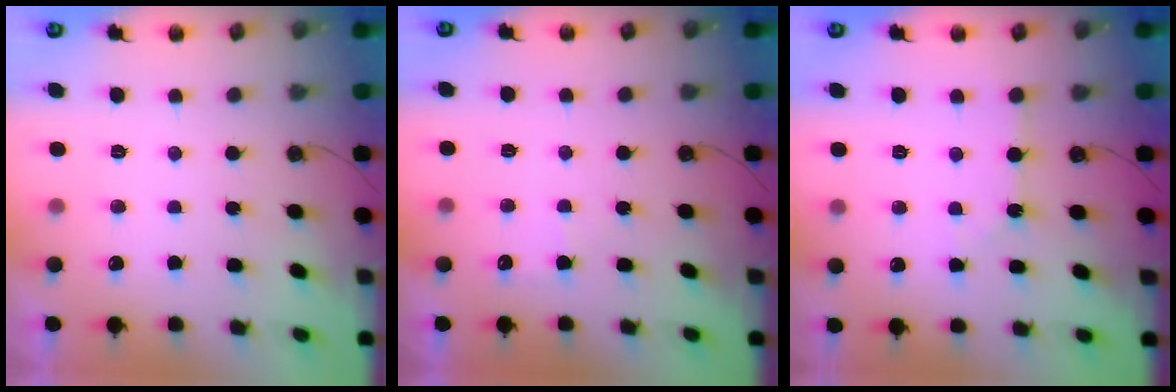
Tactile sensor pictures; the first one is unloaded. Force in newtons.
{"total": 4.5, "press": 4.4, "slide": 0.6}
{"total": 1.8, "press": 1.7, "slide": 0.3}